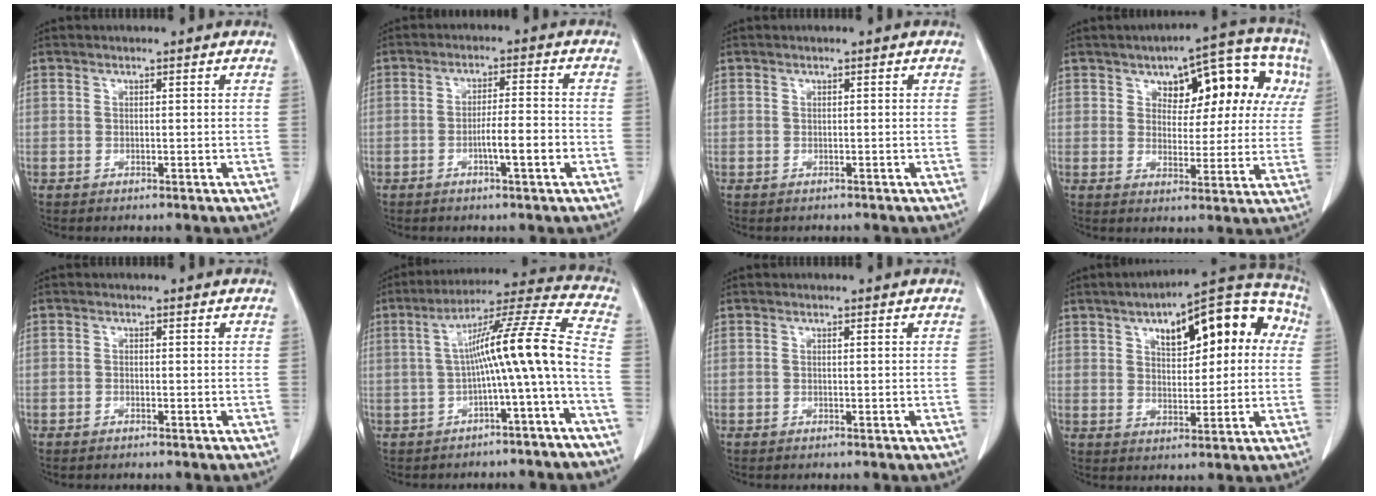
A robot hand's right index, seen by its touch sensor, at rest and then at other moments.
{"total": 5.3, "force": [-2.0, 0.2, 4.9], "torque": [-0.083, 0.003, -0.034]}
{"total": 0.5, "force": [-0.3, 0.4, 0.0], "torque": [0.000, 0.005, -0.006]}
{"total": 14.0, "force": [5.5, 6.5, 11.2], "torque": [-0.123, 0.044, 0.073]}
{"total": 0.7, "force": [-0.6, 0.3, 0.3], "torque": [-0.008, 0.000, -0.009]}
{"total": 12.5, "force": [-2.7, -0.9, 12.2], "torque": [-0.185, 0.033, -0.044]}
{"total": 0.0}
{"total": 17.4, "force": [5.5, 7.4, 14.7], "torque": [-0.196, 0.048, 0.073]}